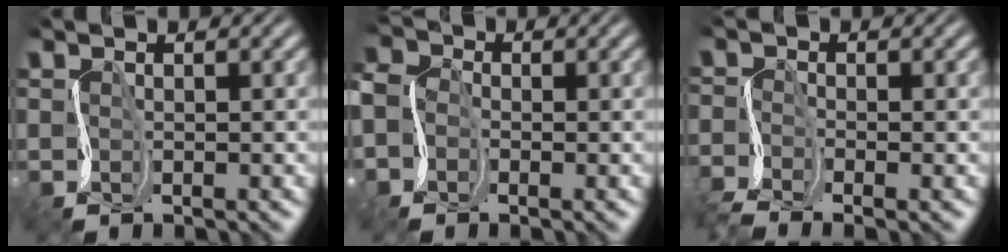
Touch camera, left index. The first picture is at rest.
{"total": 3.8, "force": [-1.6, 3.0, 1.7], "torque": [-0.037, 0.007, -0.043]}
{"total": 3.2, "force": [-2.8, 0.5, 1.4], "torque": [-0.033, -0.010, -0.068]}